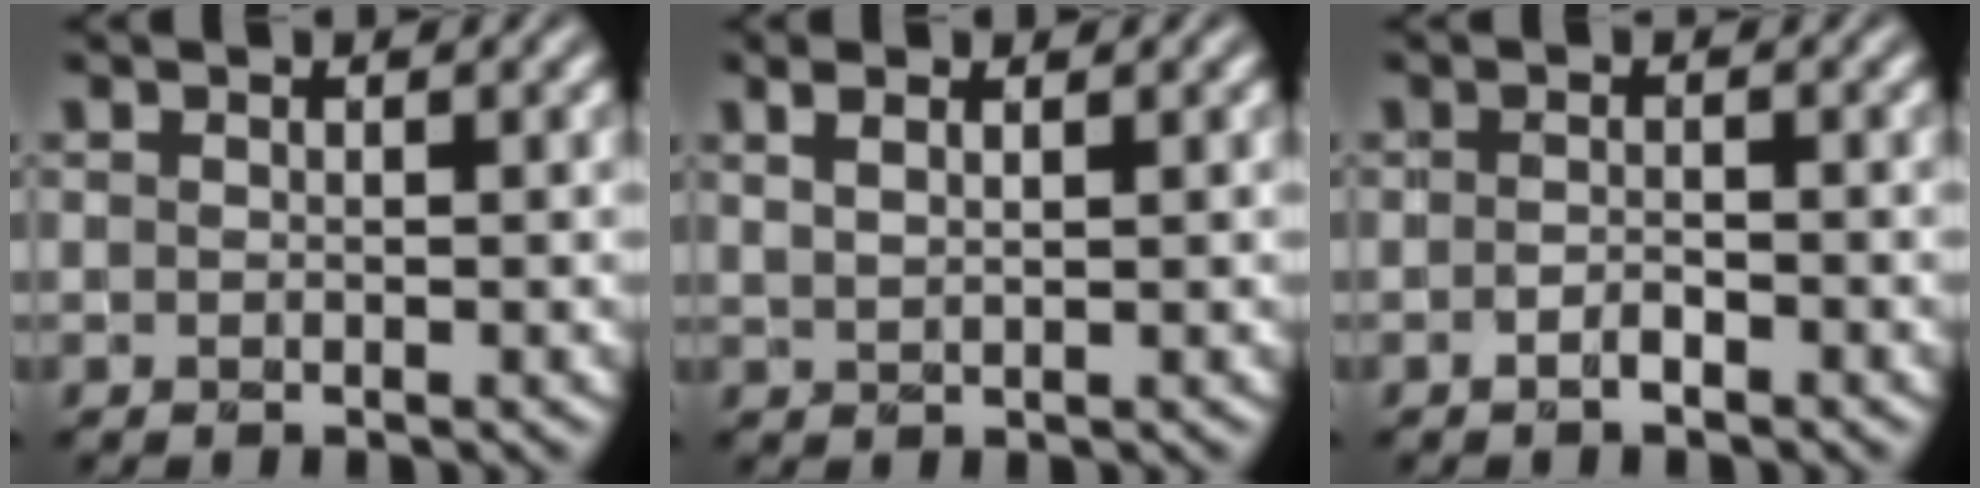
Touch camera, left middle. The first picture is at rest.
{"total": 2.0, "force": [1.2, 0.7, 1.3], "torque": [-0.018, 0.001, 0.018]}
{"total": 1.0, "force": [-0.7, 0.3, 0.7], "torque": [-0.013, 0.000, -0.013]}